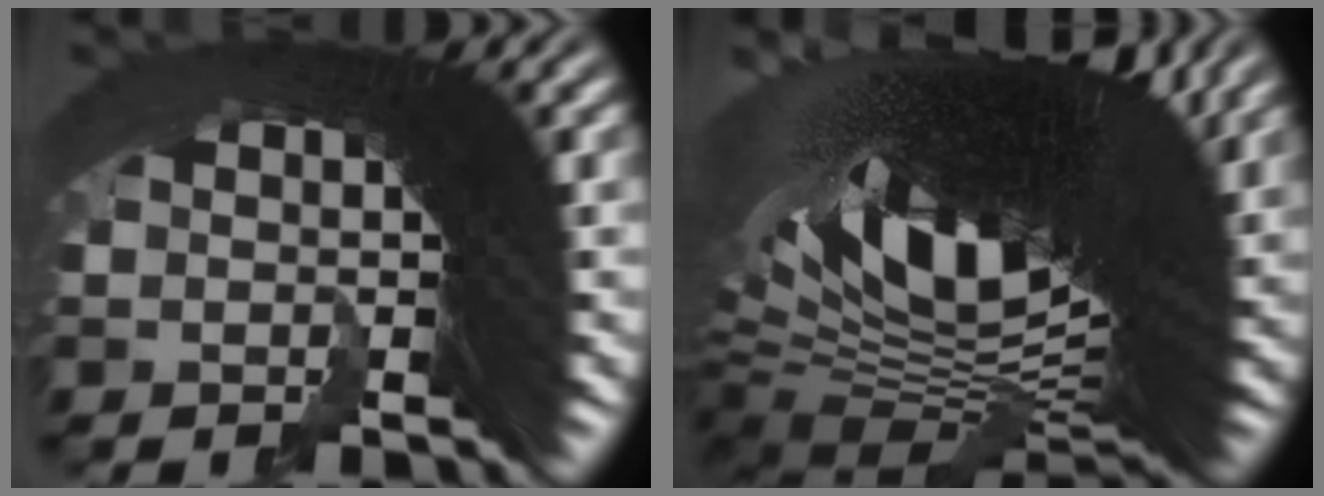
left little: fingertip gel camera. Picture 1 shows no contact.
{"total": 22.7, "force": [1.3, 9.1, 20.7], "torque": [-0.326, -0.037, 0.043]}